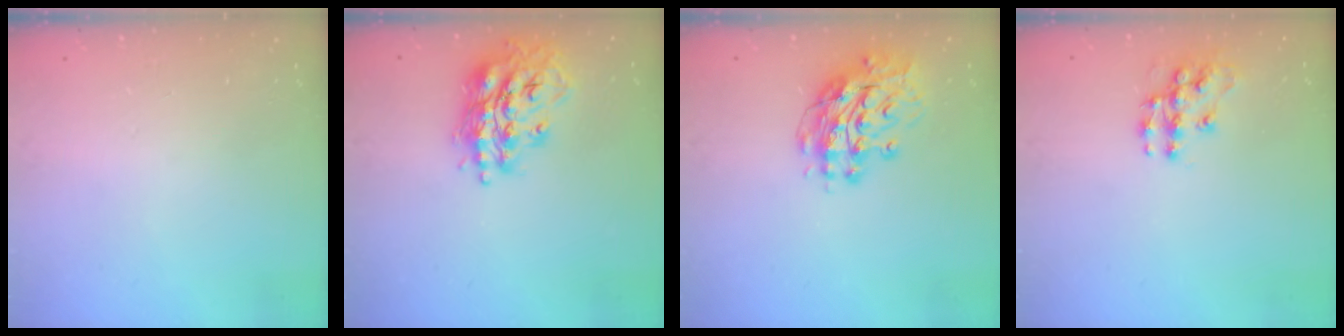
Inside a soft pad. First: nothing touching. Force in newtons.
{"total": 17.1, "press": 17.0, "slide": 1.4}
{"total": 13.7, "press": 13.6, "slide": 1.5}
{"total": 10.9, "press": 10.9, "slide": 0.8}